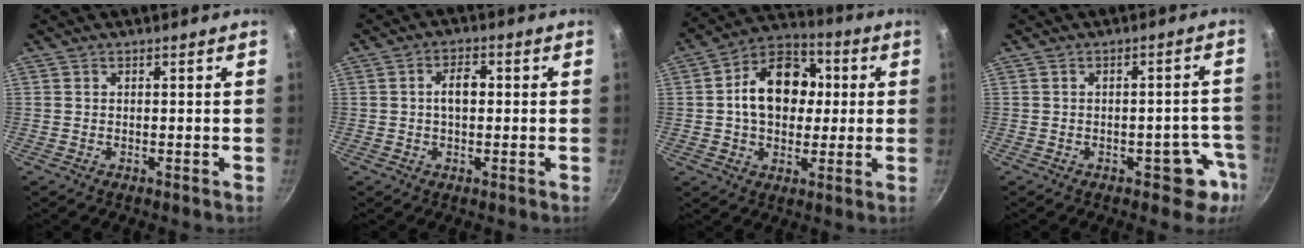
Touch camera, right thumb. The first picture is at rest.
{"total": 4.2, "force": [0.2, 2.5, 3.4], "torque": [-0.045, 0.015, -0.001]}
{"total": 15.2, "force": [1.6, 11.2, 10.1], "torque": [-0.118, 0.023, 0.009]}
{"total": 6.1, "force": [-3.1, 3.7, 3.7], "torque": [0.011, 0.038, -0.026]}